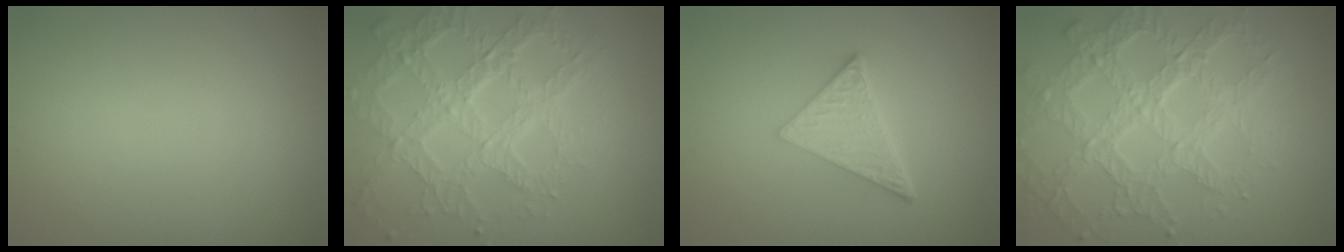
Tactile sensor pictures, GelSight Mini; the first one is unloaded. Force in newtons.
{"total": 7.2, "press": 5.0, "slide": 5.1}
{"total": 4.7, "press": 3.4, "slide": 3.3}
{"total": 8.1, "press": 6.0, "slide": 5.5}